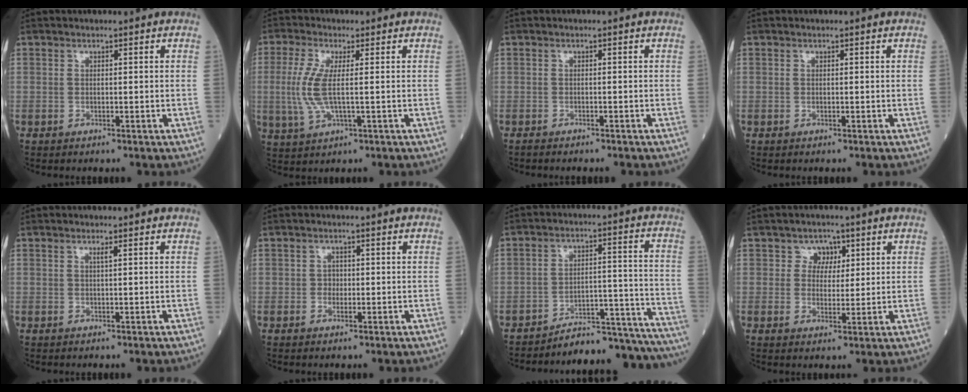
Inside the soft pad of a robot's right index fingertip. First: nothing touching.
{"total": 6.7, "force": [0.1, 1.5, 6.5], "torque": [-0.165, -0.007, 0.001]}
{"total": 3.0, "force": [-2.6, 0.6, 1.3], "torque": [-0.022, -0.005, -0.029]}
{"total": 0.0}
{"total": 0.7, "force": [0.4, -0.2, 0.6], "torque": [-0.014, -0.002, 0.008]}
{"total": 1.4, "force": [-0.1, 1.2, 0.7], "torque": [-0.008, 0.003, -0.002]}
{"total": 16.4, "force": [-16.2, 1.7, 1.9], "torque": [0.010, 0.052, -0.217]}
{"total": 1.5, "force": [0.8, 1.2, 0.5], "torque": [0.000, -0.001, 0.009]}